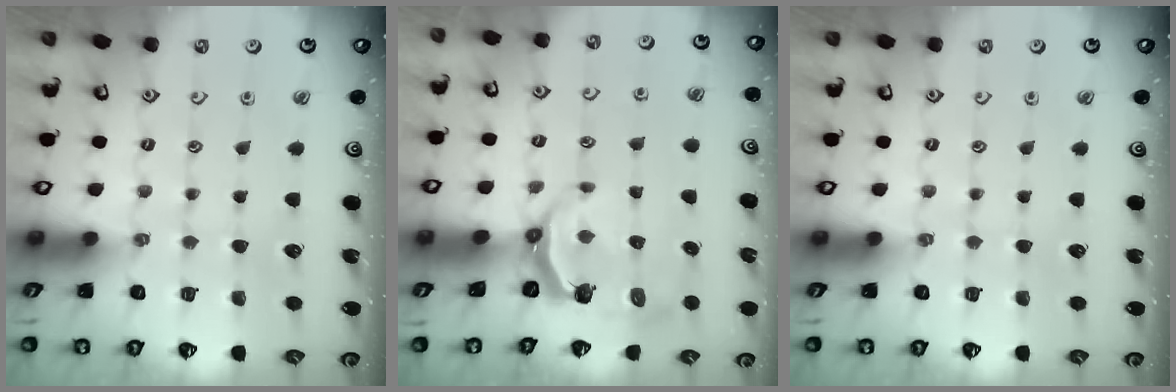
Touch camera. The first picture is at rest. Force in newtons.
{"total": 4.3, "press": 2.9, "slide": 3.3}
{"total": 0.0}